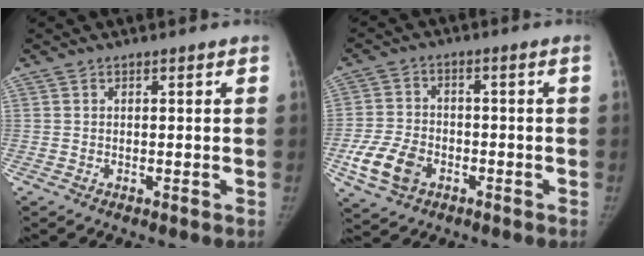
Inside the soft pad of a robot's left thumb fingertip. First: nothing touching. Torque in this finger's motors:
{"motor_torque": [-0.05, 0.08, 0.31, -0.29, 0.07]}